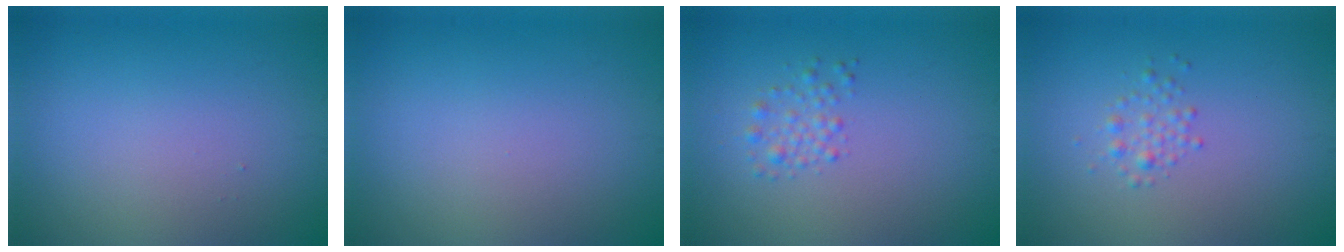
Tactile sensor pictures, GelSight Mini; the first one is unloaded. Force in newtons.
{"total": 0.0}
{"total": 1.5, "press": 1.5, "slide": 0.1}
{"total": 1.4, "press": 1.4, "slide": 0.1}